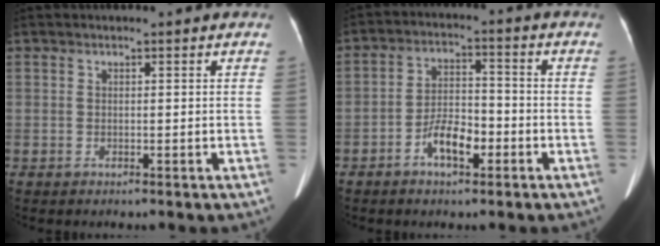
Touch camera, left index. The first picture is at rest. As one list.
[{"total": 6.4, "force": [-3.1, 2.6, 4.9], "torque": [-0.095, 0.011, -0.056]}]